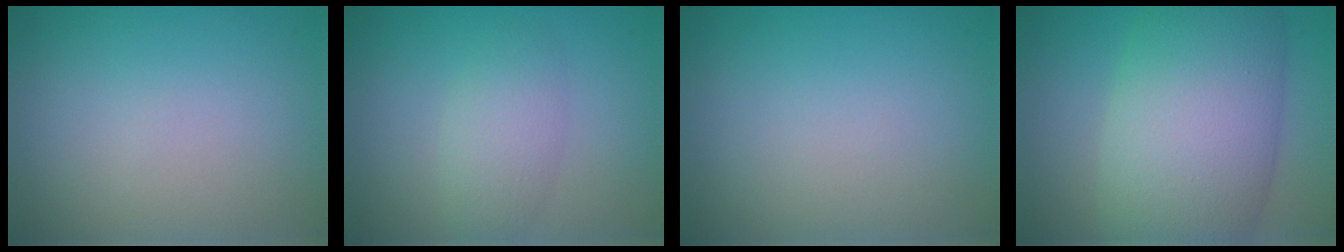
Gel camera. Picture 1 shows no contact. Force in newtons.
{"total": 2.8, "press": 2.8, "slide": 0.1}
{"total": 0.0}
{"total": 12.0, "press": 12.0, "slide": 0.5}